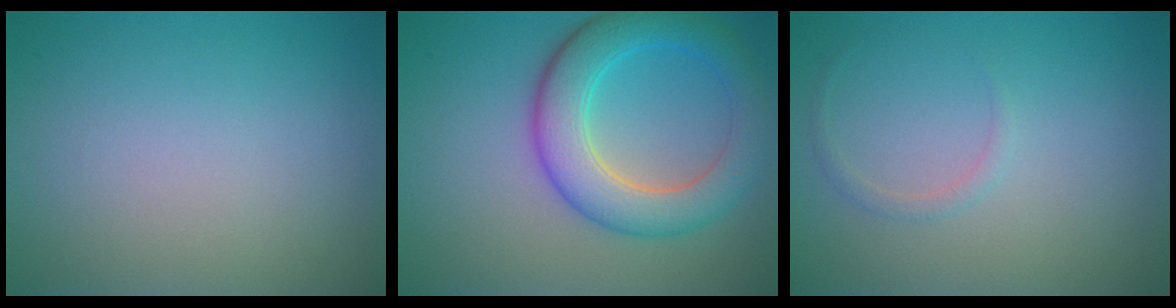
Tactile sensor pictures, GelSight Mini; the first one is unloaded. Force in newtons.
{"total": 6.6, "press": 6.6, "slide": 0.2}
{"total": 0.8, "press": 0.8, "slide": 0.1}